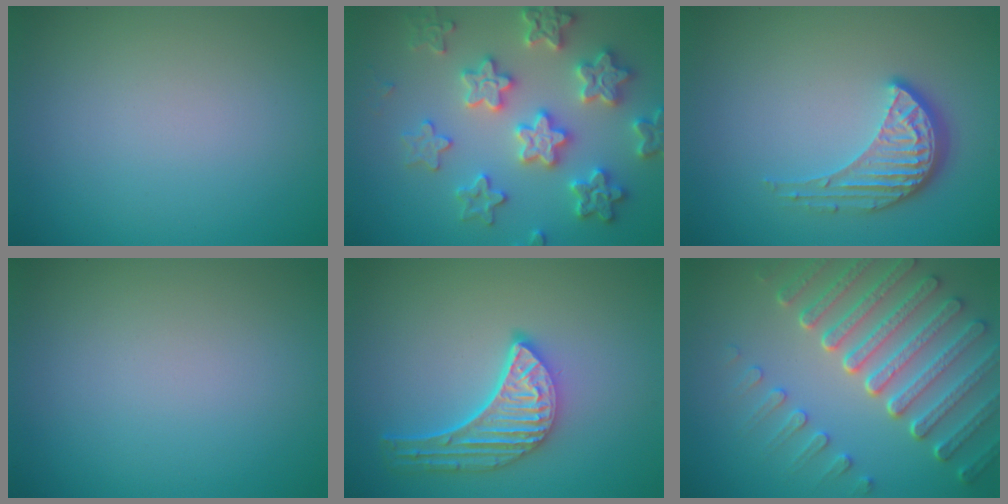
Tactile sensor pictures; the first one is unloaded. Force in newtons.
{"total": 6.2, "press": 6.1, "slide": 1.3}
{"total": 4.1, "press": 3.1, "slide": 2.7}
{"total": 0.0}
{"total": 5.0, "press": 3.9, "slide": 3.2}
{"total": 7.6, "press": 5.6, "slide": 5.1}